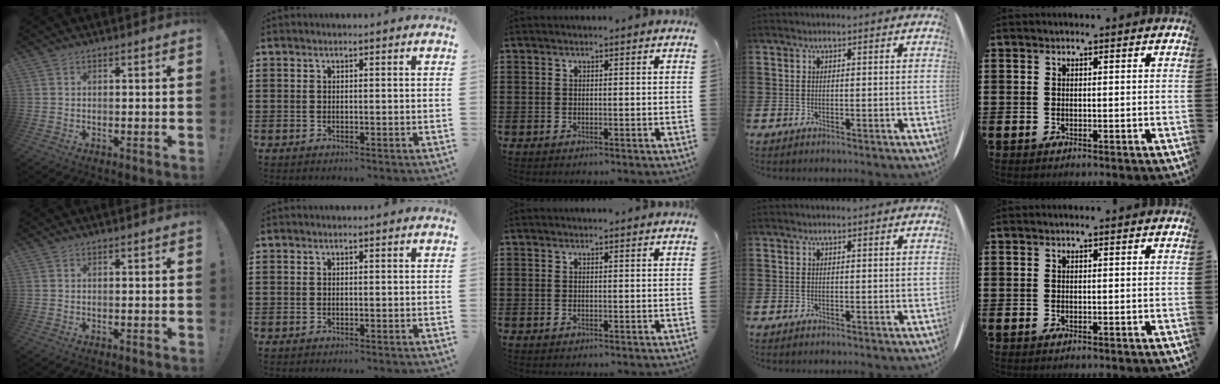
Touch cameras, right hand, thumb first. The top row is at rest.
{}